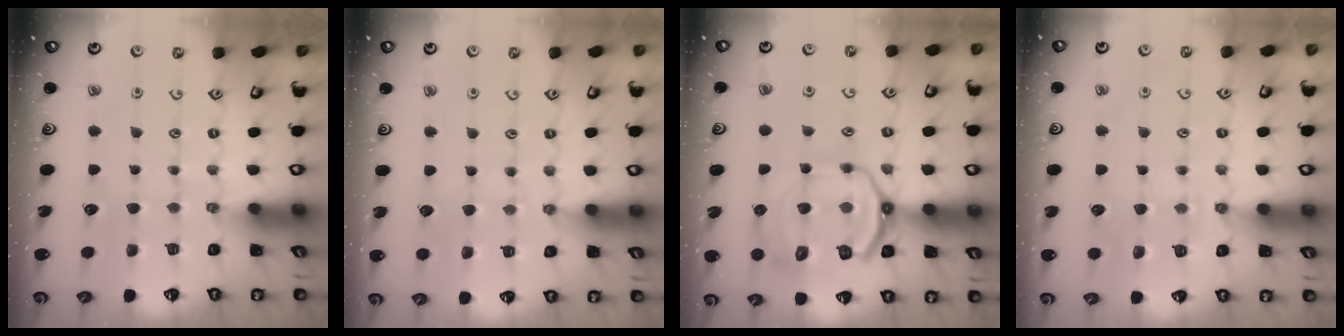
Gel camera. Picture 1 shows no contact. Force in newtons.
{"total": 3.9, "press": 3.8, "slide": 0.5}
{"total": 13.5, "press": 13.3, "slide": 2.2}
{"total": 4.9, "press": 4.8, "slide": 0.8}